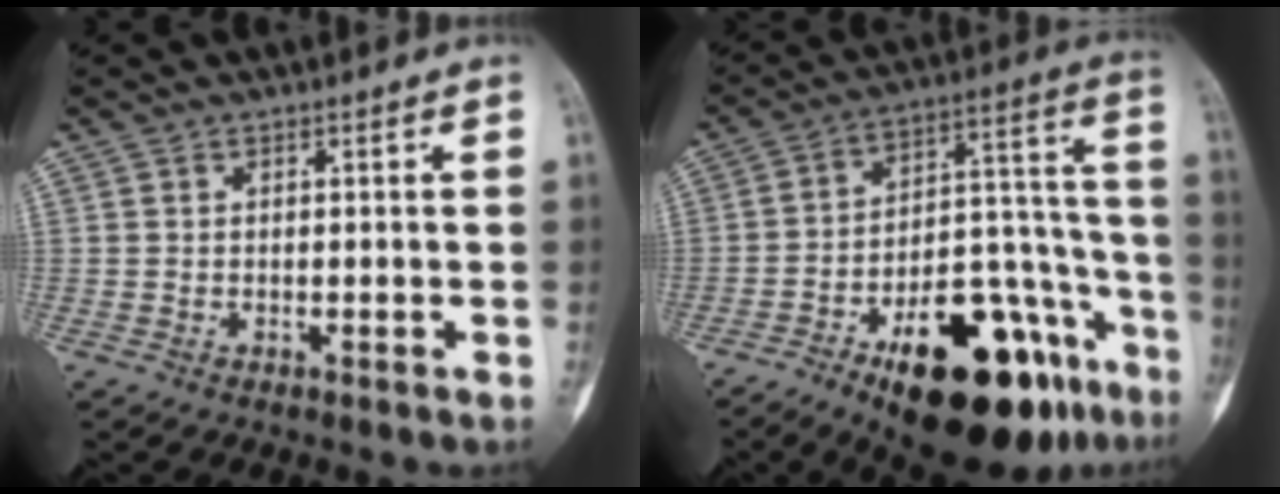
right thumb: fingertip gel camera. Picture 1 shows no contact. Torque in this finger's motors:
{"motor_torque": [2.59, 1.81, 1.72, -1.06, 0.29]}